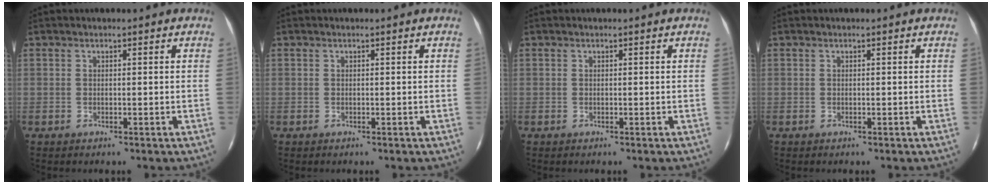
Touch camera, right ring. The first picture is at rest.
{"total": 0.0}
{"total": 0.0}
{"total": 0.0}